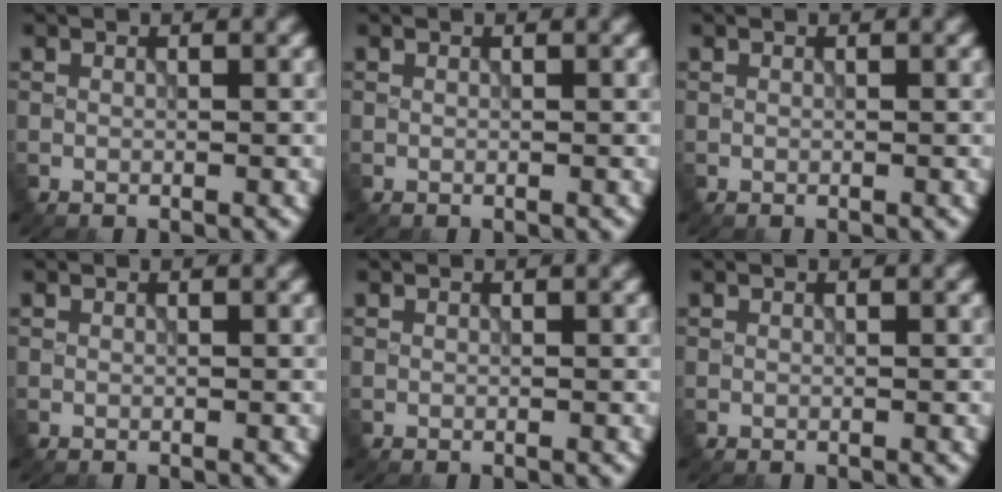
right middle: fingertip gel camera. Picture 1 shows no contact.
{"total": 0.0}
{"total": 0.0}
{"total": 0.0}
{"total": 0.0}
{"total": 0.0}